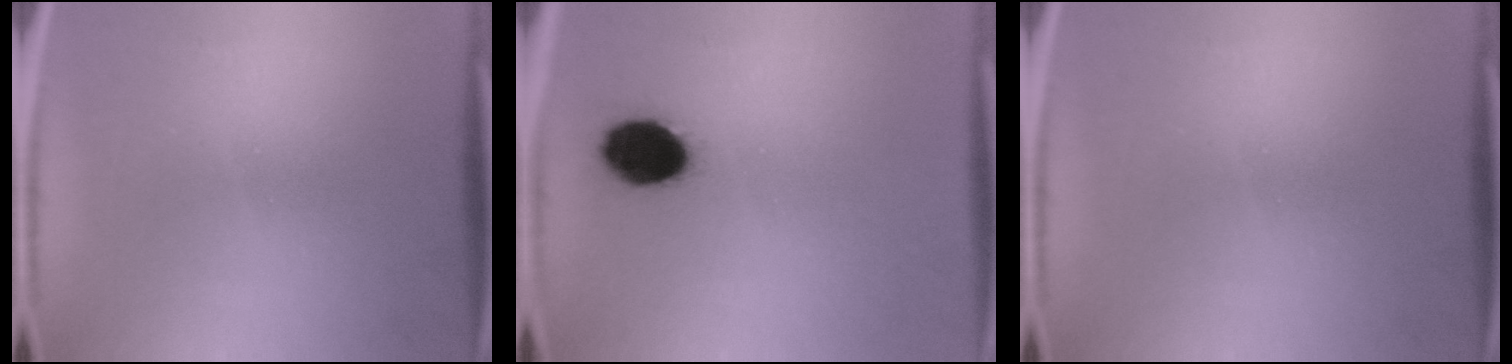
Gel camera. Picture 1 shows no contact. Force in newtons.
{"total": 9.4}
{"total": 0.0}